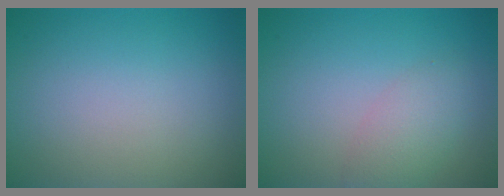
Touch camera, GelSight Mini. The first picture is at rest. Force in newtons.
{"total": 2.6, "press": 2.6, "slide": 0.1}